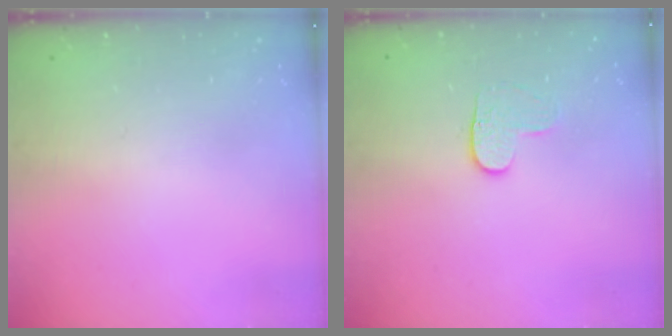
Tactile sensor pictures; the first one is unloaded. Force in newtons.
{"total": 4.0, "press": 4.0, "slide": 0.4}